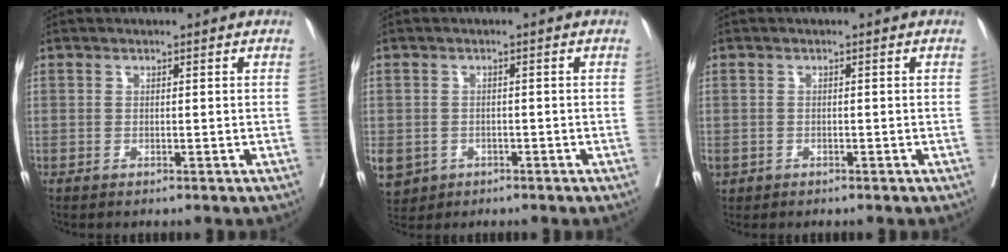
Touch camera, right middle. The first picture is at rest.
{"total": 11.2, "force": [-4.4, 9.5, 4.2], "torque": [-0.136, -0.008, -0.057]}
{"total": 2.5, "force": [-1.1, 1.9, 1.3], "torque": [-0.043, 0.000, -0.016]}